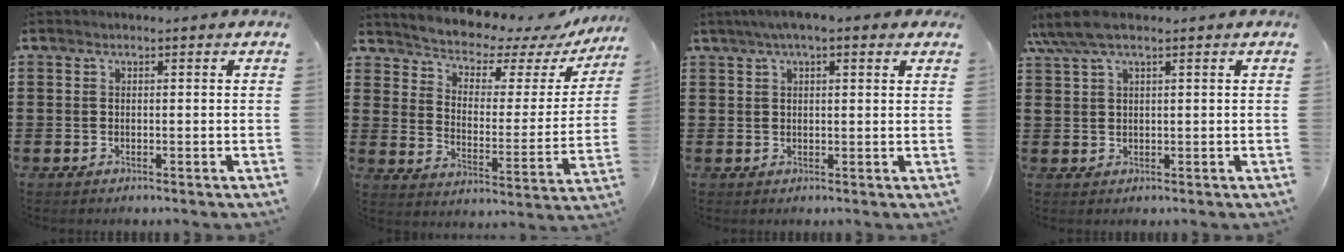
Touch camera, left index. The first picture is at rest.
{"total": 4.6, "force": [4.4, 1.2, 0.5], "torque": [-0.041, -0.043, 0.069]}
{"total": 3.8, "force": [2.3, 0.7, 2.8], "torque": [-0.060, 0.006, 0.041]}
{"total": 4.9, "force": [3.0, 1.0, 3.8], "torque": [-0.093, 0.001, 0.050]}